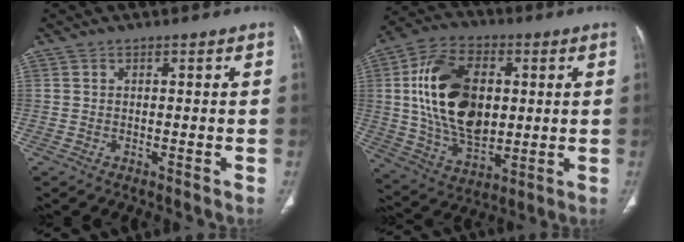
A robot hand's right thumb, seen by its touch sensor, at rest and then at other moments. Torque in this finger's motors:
{"motor_torque": [2.34, 2.67, 2.03, -0.14, 0.24]}